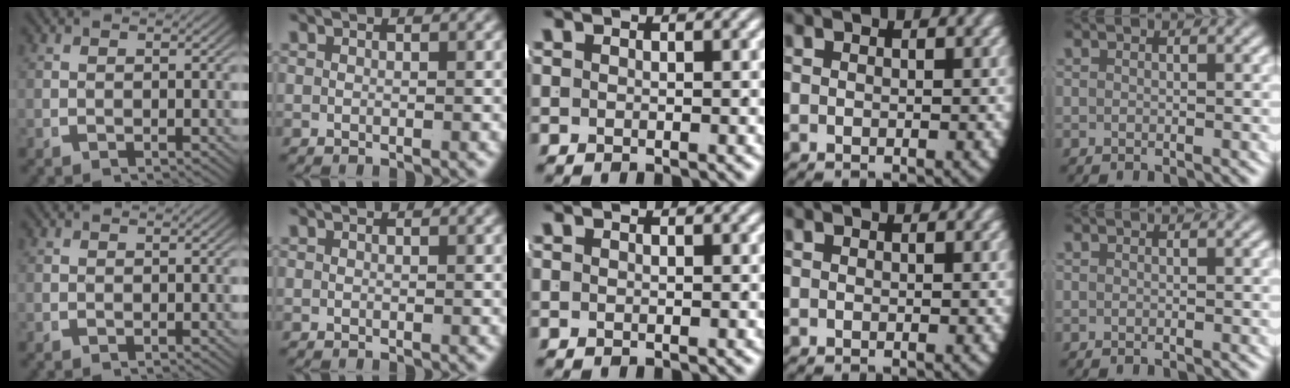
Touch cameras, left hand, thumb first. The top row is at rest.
{}